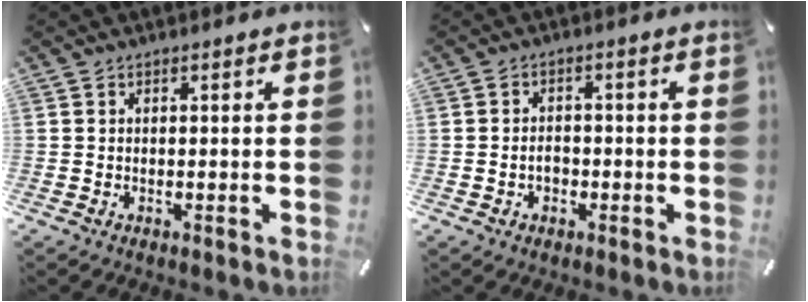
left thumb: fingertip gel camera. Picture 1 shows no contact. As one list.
[{"total": 3.2, "force": [-0.8, 2.3, 2.1], "torque": [-0.040, 0.006, -0.015]}]